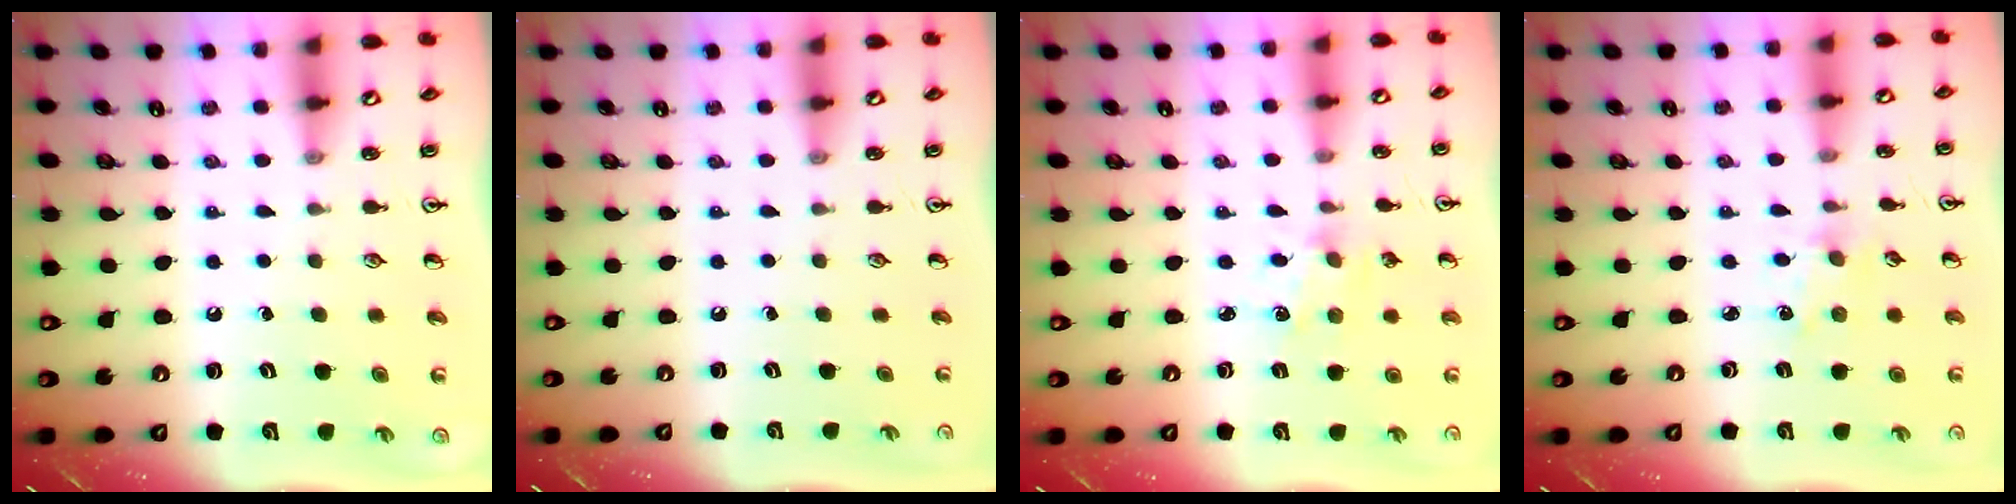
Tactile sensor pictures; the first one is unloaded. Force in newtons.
{"total": 0.0}
{"total": 2.6, "press": 2.6, "slide": 0.4}
{"total": 1.6, "press": 1.5, "slide": 0.3}